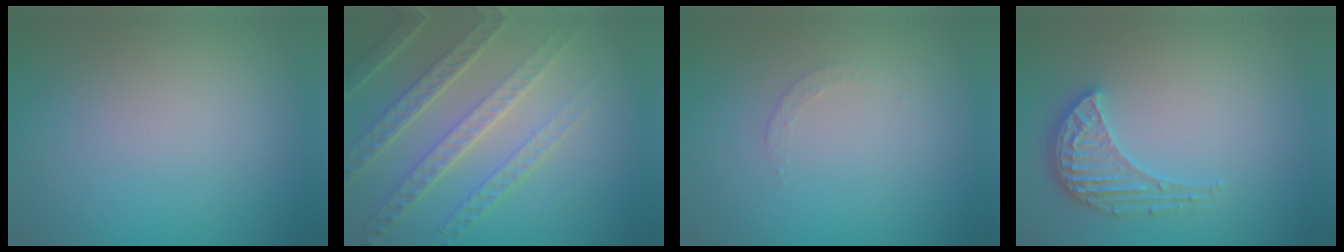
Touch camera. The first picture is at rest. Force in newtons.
{"total": 7.5, "press": 5.3, "slide": 5.3}
{"total": 1.1, "press": 1.1, "slide": 0.3}
{"total": 3.4, "press": 3.2, "slide": 1.3}